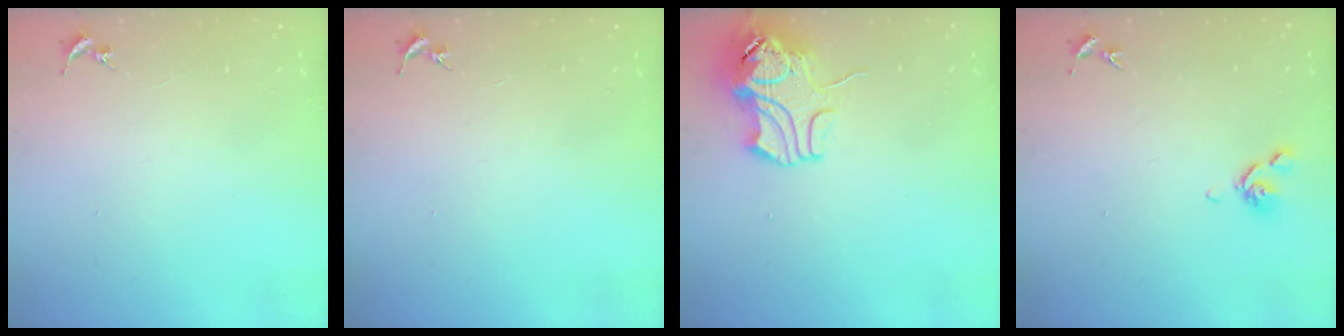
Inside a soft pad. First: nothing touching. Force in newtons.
{"total": 0.0}
{"total": 11.2, "press": 11.0, "slide": 1.7}
{"total": 6.7, "press": 6.6, "slide": 1.5}